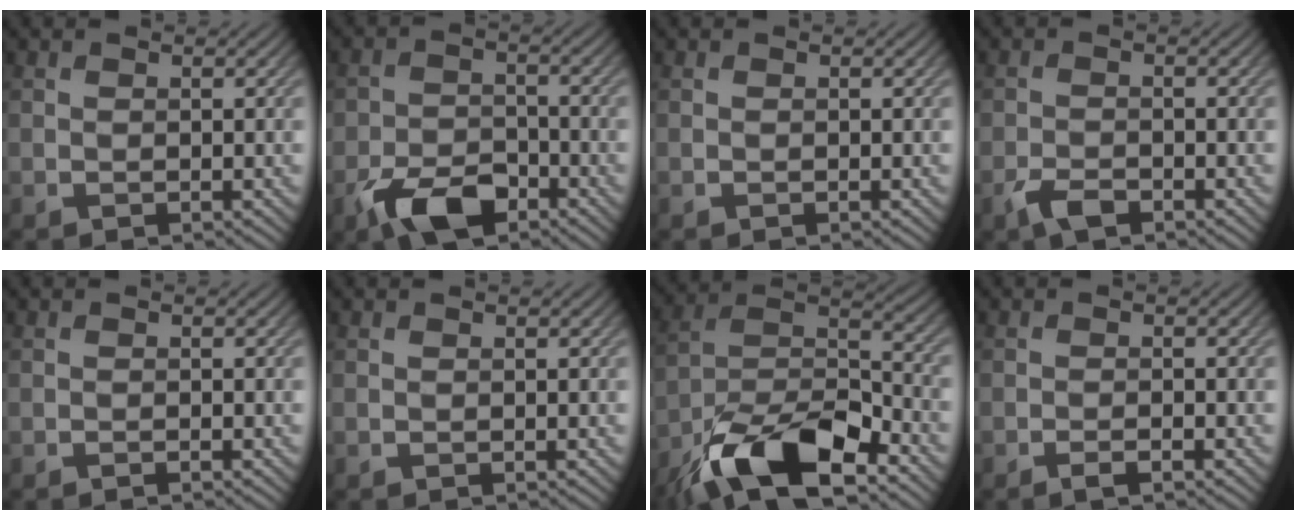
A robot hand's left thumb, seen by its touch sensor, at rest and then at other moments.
{"total": 7.1, "force": [-4.3, 3.8, 4.1], "torque": [-0.076, 0.000, -0.089]}
{"total": 0.0}
{"total": 2.7, "force": [-1.8, 1.2, 1.6], "torque": [-0.032, 0.000, -0.039]}
{"total": 0.8, "force": [-0.5, 0.0, 0.6], "torque": [-0.011, 0.001, -0.011]}
{"total": 0.0}
{"total": 16.1, "force": [-10.6, 6.1, 10.4], "torque": [-0.209, -0.014, -0.204]}
{"total": 1.7, "force": [-1.1, 0.2, 1.3], "torque": [-0.022, 0.005, -0.023]}